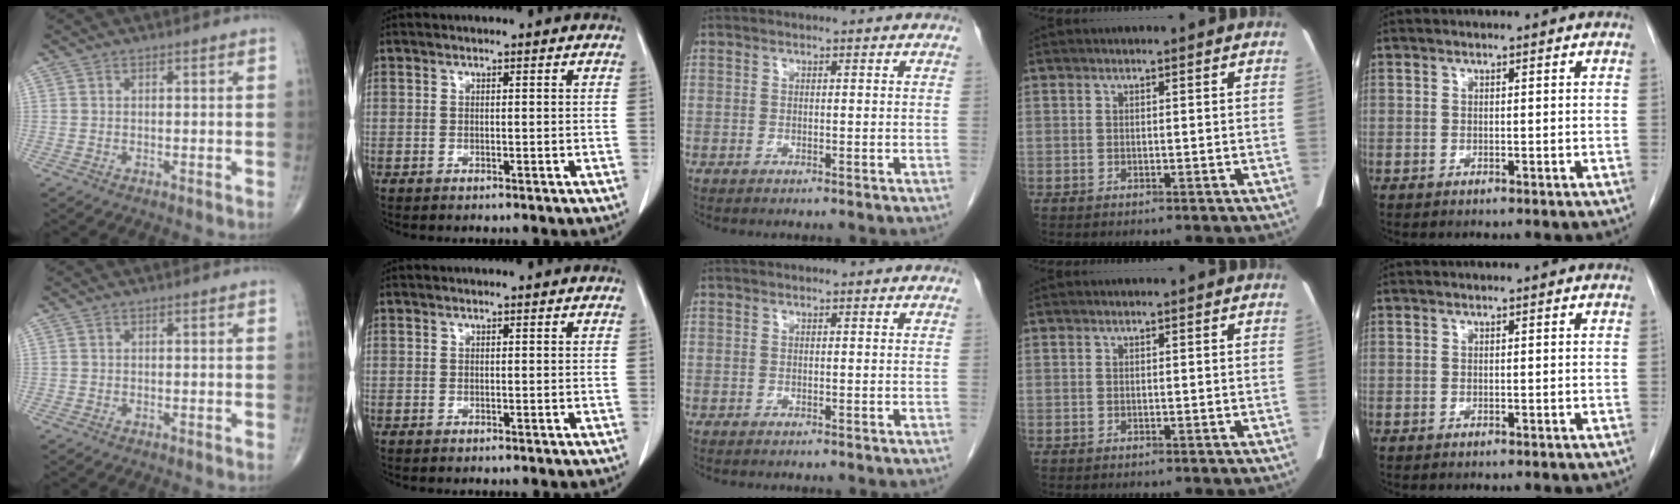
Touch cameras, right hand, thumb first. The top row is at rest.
{}